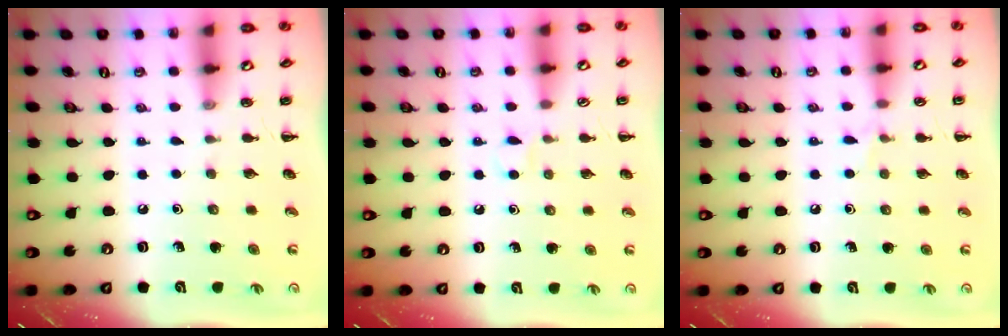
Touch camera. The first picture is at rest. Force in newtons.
{"total": 3.3, "press": 3.1, "slide": 1.1}
{"total": 3.7, "press": 3.6, "slide": 1.1}